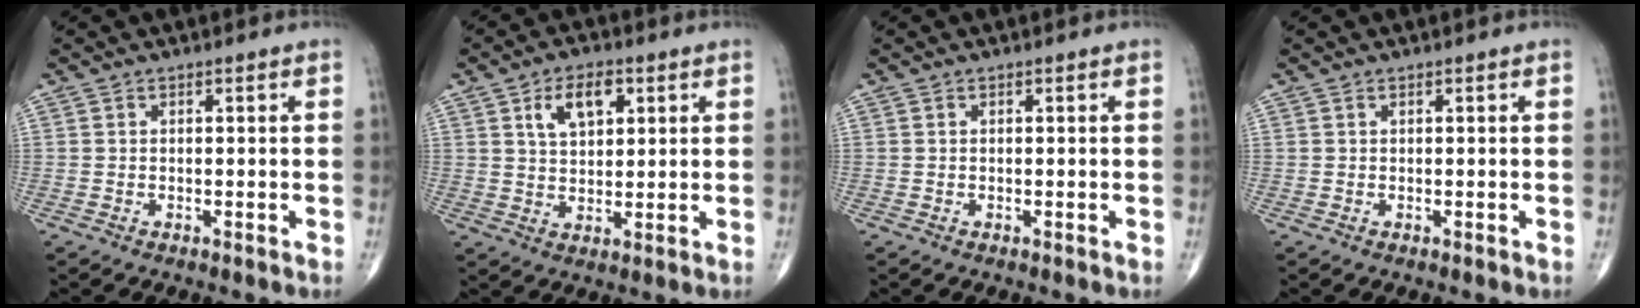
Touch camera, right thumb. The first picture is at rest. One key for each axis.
{"total": 7.6, "fx": 3.2, "fy": 4.3, "fz": 5.5, "tx": -0.076, "ty": -0.007, "tz": 0.055}
{"total": 0.0}
{"total": 0.0}